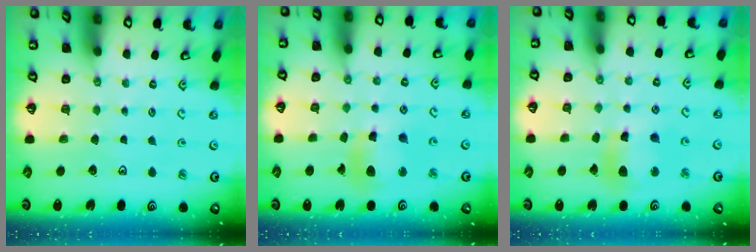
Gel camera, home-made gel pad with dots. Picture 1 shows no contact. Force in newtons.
{"total": 10.4, "press": 10.3, "slide": 1.2}
{"total": 11.8, "press": 11.7, "slide": 1.9}